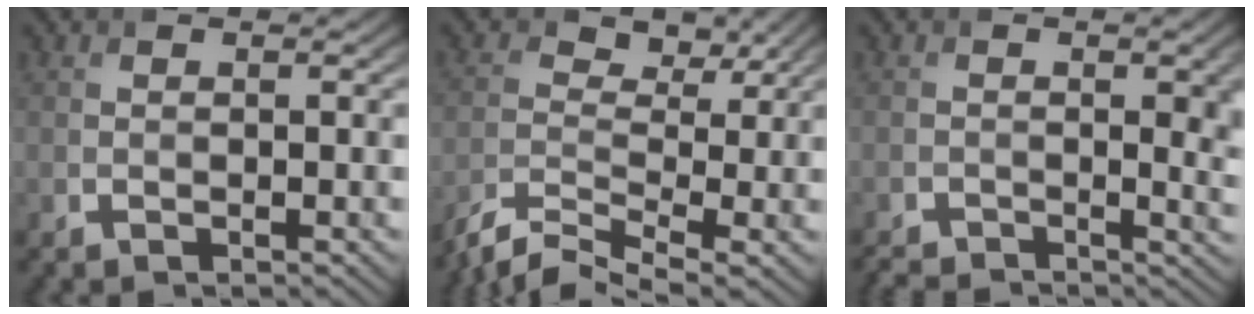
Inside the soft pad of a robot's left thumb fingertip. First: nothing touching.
{"total": 5.0, "force": [-3.4, 2.1, 3.0], "torque": [-0.064, -0.009, -0.071]}
{"total": 4.6, "force": [-1.9, 1.2, 4.0], "torque": [-0.050, -0.006, -0.029]}